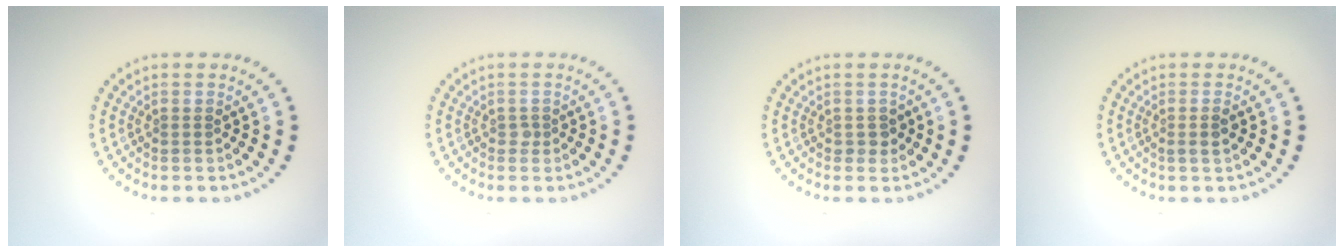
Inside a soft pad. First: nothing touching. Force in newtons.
{"total": 0.6, "press": 0.5, "slide": 0.4}
{"total": 1.1, "press": 1.0, "slide": 0.4}
{"total": 1.1, "press": 1.0, "slide": 0.5}